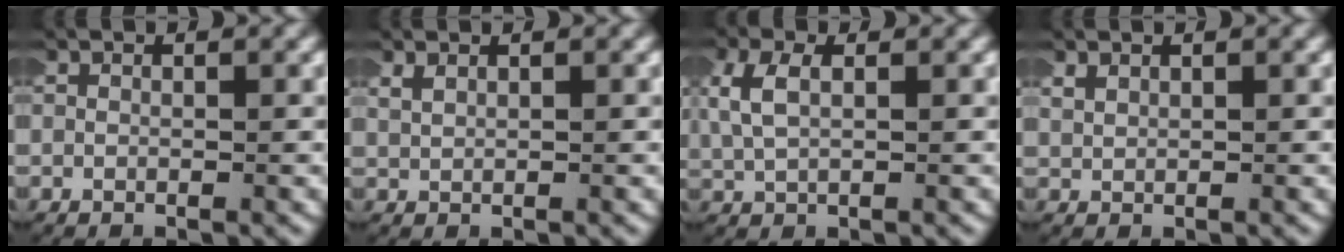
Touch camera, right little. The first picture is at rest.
{"total": 1.1, "force": [0.9, 0.3, 0.7], "torque": [-0.016, 0.000, 0.020]}
{"total": 2.7, "force": [1.1, 1.5, 2.0], "torque": [-0.053, 0.007, 0.022]}
{"total": 1.0, "force": [0.8, 0.4, 0.5], "torque": [-0.017, -0.001, 0.020]}